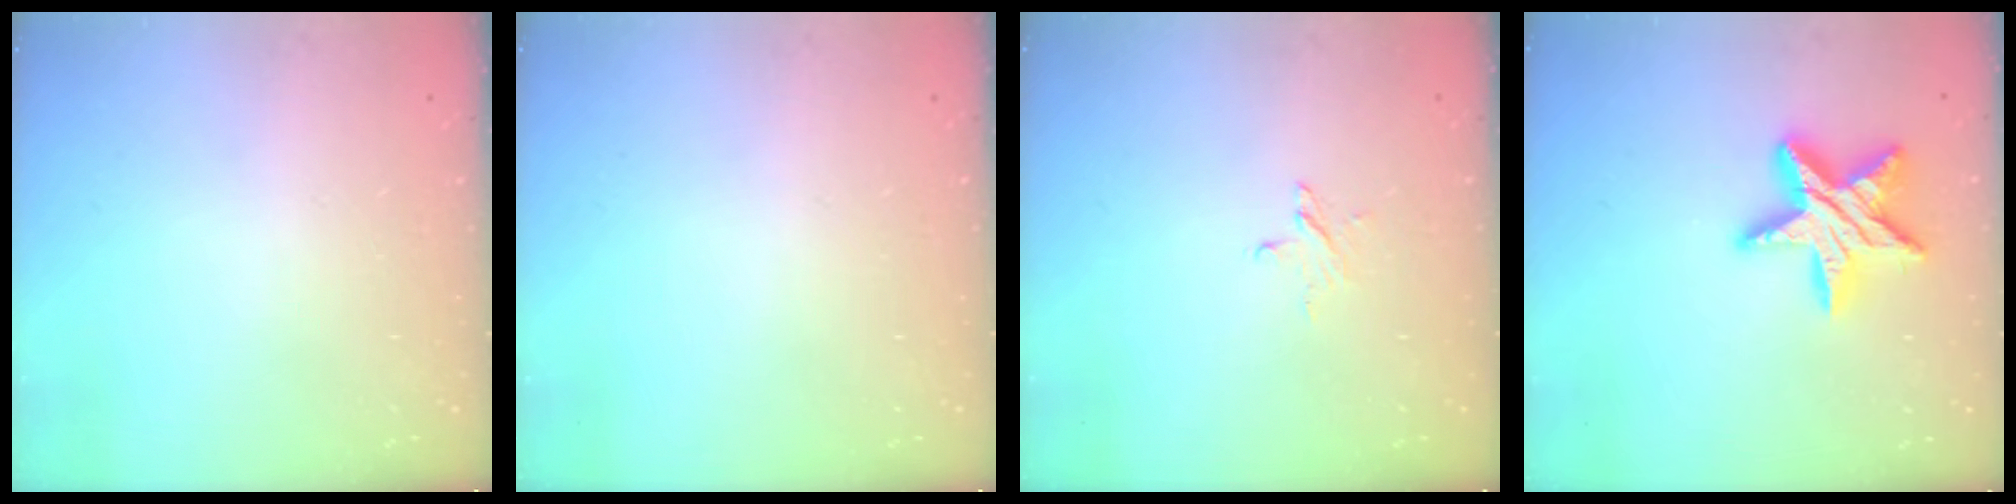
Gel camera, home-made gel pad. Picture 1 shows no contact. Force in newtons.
{"total": 0.0}
{"total": 3.9, "press": 3.8, "slide": 0.3}
{"total": 16.0, "press": 15.9, "slide": 1.0}